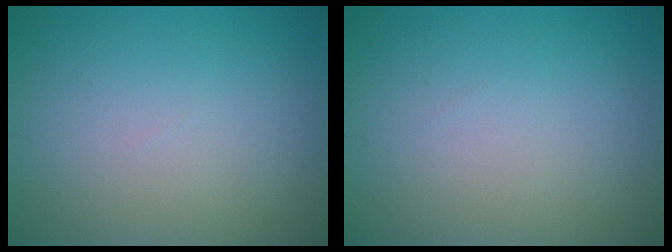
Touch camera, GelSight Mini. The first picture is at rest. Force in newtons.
{"total": 0.0}